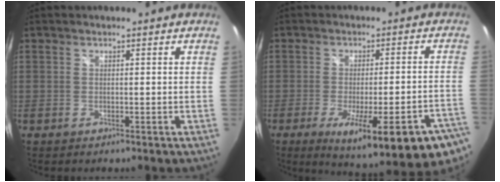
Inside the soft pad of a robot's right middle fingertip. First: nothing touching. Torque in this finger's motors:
{"motor_torque": [1.72, -0.42, 0.37, 0.19]}